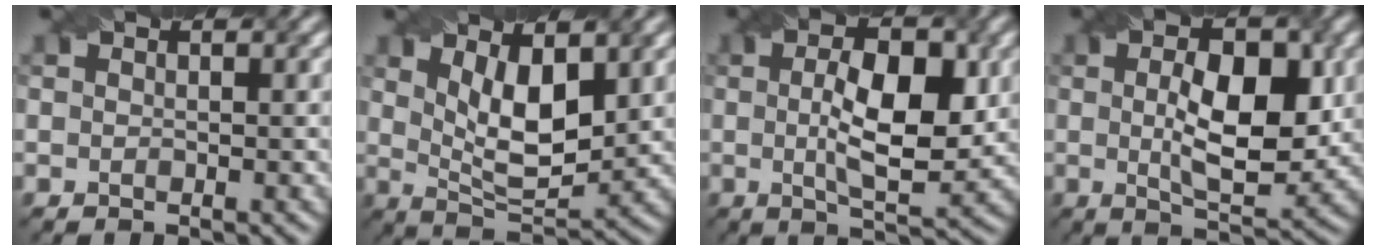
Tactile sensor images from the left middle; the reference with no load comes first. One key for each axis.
{"total": 6.0, "fx": 2.0, "fy": 2.4, "fz": 5.1, "tx": -0.094, "ty": -0.013, "tz": 0.041}
{"total": 7.3, "fx": 0.6, "fy": 2.7, "fz": 6.7, "tx": -0.110, "ty": 0.001, "tz": 0.011}
{"total": 7.3, "fx": 0.6, "fy": 3.0, "fz": 6.6, "tx": -0.107, "ty": -0.001, "tz": 0.012}